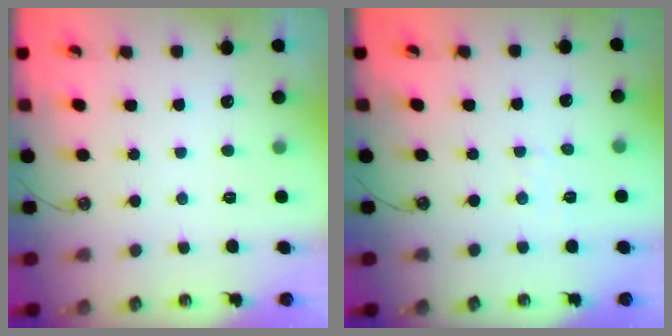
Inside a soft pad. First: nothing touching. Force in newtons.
{"total": 3.1, "press": 3.0, "slide": 0.6}